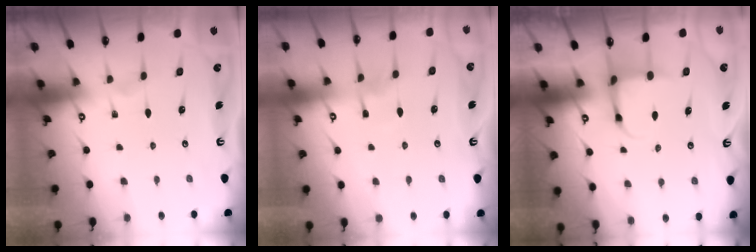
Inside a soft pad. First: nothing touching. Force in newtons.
{"total": 4.7, "press": 4.6, "slide": 0.7}
{"total": 4.0, "press": 3.8, "slide": 1.2}